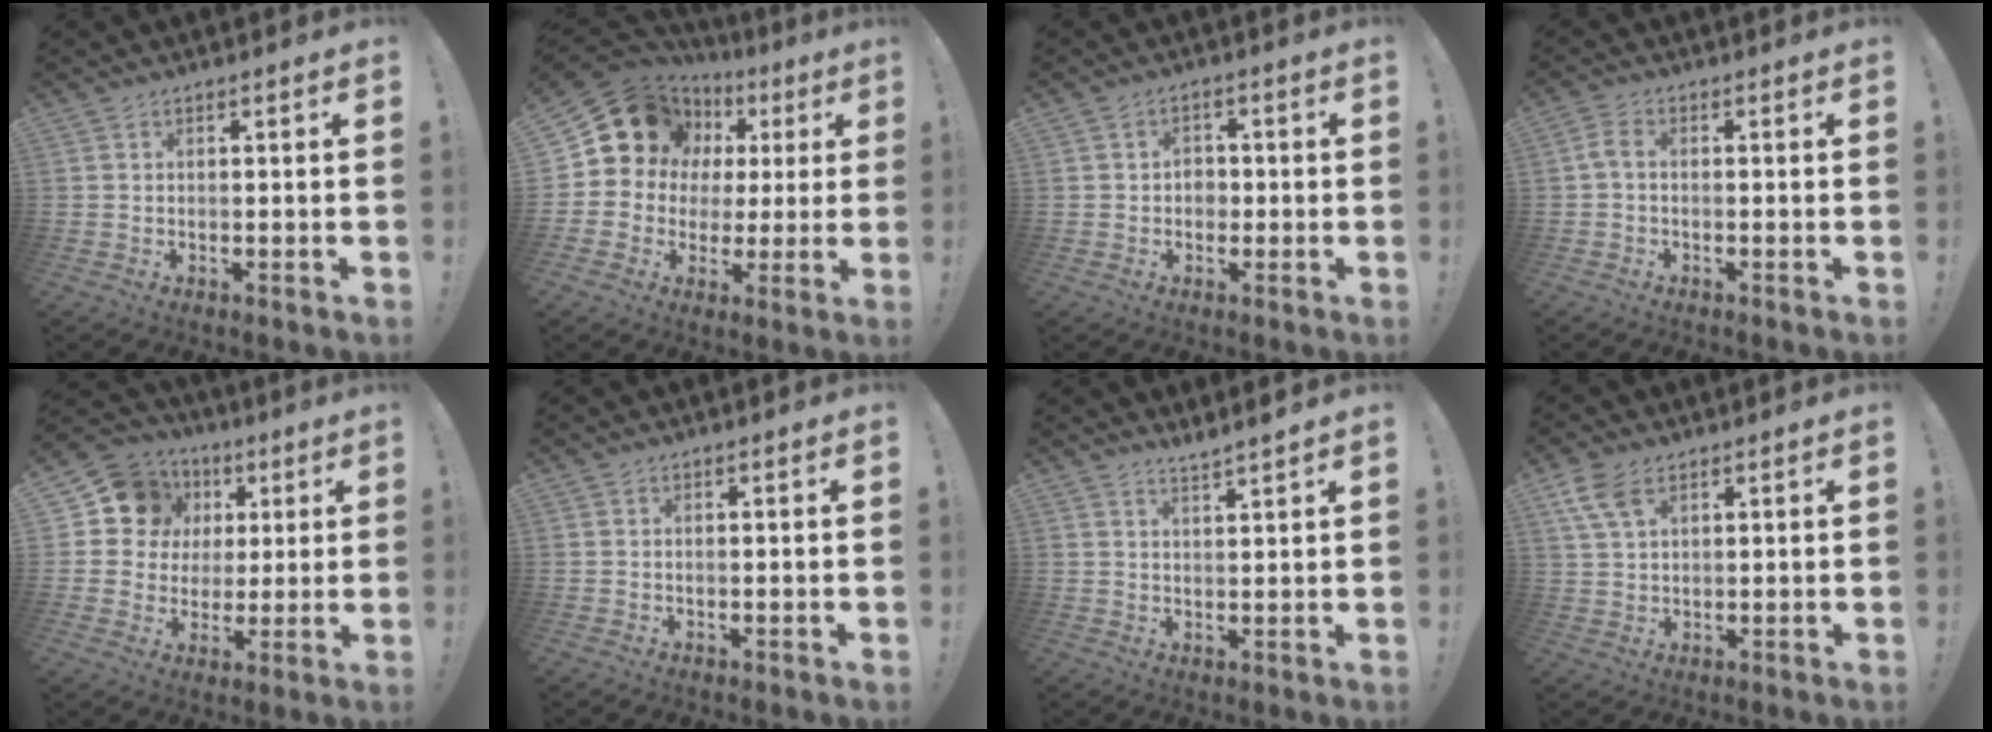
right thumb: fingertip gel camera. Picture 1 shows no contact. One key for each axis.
{"total": 14.0, "fx": 6.2, "fy": 11.4, "fz": 5.1, "tx": -0.078, "ty": -0.040, "tz": 0.134}
{"total": 3.6, "fx": -0.7, "fy": 3.1, "fz": 1.6, "tx": -0.020, "ty": 0.004, "tz": -0.016}
{"total": 2.9, "fx": -0.3, "fy": 1.4, "fz": 2.6, "tx": -0.055, "ty": 0.007, "tz": -0.005}
{"total": 13.3, "fx": 4.7, "fy": 11.7, "fz": 4.1, "tx": -0.064, "ty": -0.018, "tz": 0.105}
{"total": 0.0}
{"total": 2.9, "fx": 2.7, "fy": -0.6, "fz": 1.1, "tx": -0.012, "ty": -0.021, "tz": 0.045}
{"total": 6.7, "fx": 3.6, "fy": 3.4, "fz": 4.4, "tx": -0.085, "ty": -0.007, "tz": 0.073}